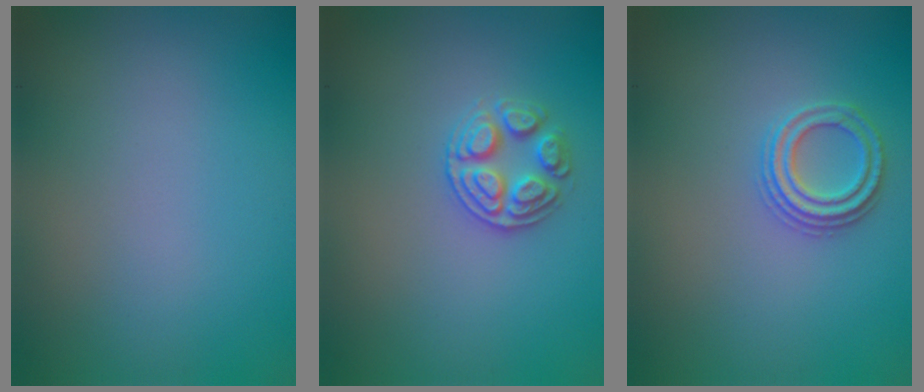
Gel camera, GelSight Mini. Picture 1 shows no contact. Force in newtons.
{"total": 2.6, "press": 2.6, "slide": 0.6}
{"total": 2.3, "press": 2.3, "slide": 0.3}